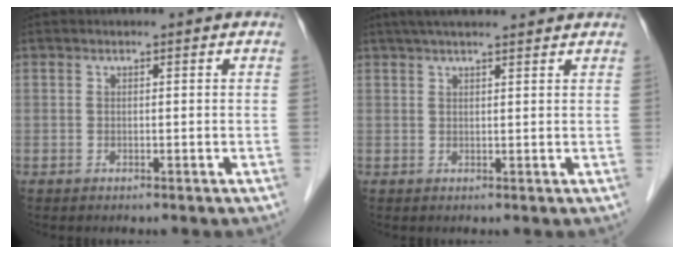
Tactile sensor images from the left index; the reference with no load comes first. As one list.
[{"total": 9.7, "force": [8.4, 1.1, 4.8], "torque": [-0.072, 0.038, 0.115]}]